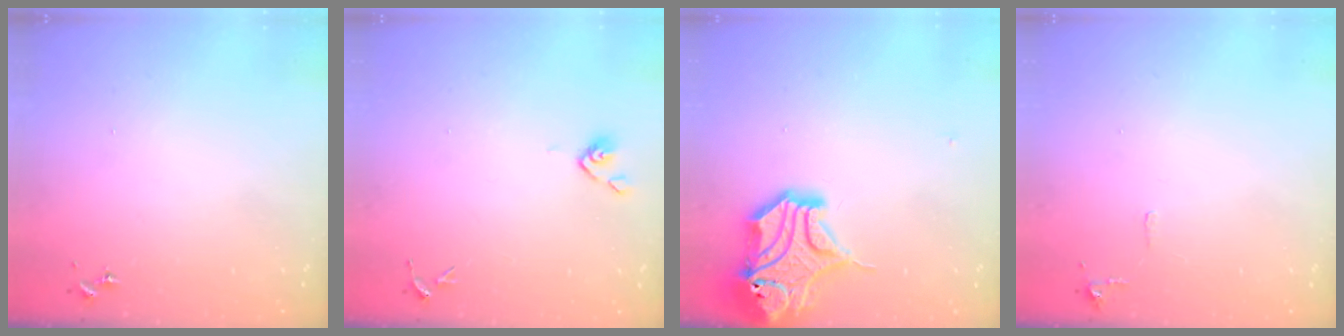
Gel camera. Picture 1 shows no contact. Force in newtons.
{"total": 4.2, "press": 4.1, "slide": 1.1}
{"total": 16.6, "press": 16.5, "slide": 2.1}
{"total": 5.0, "press": 5.0, "slide": 0.8}